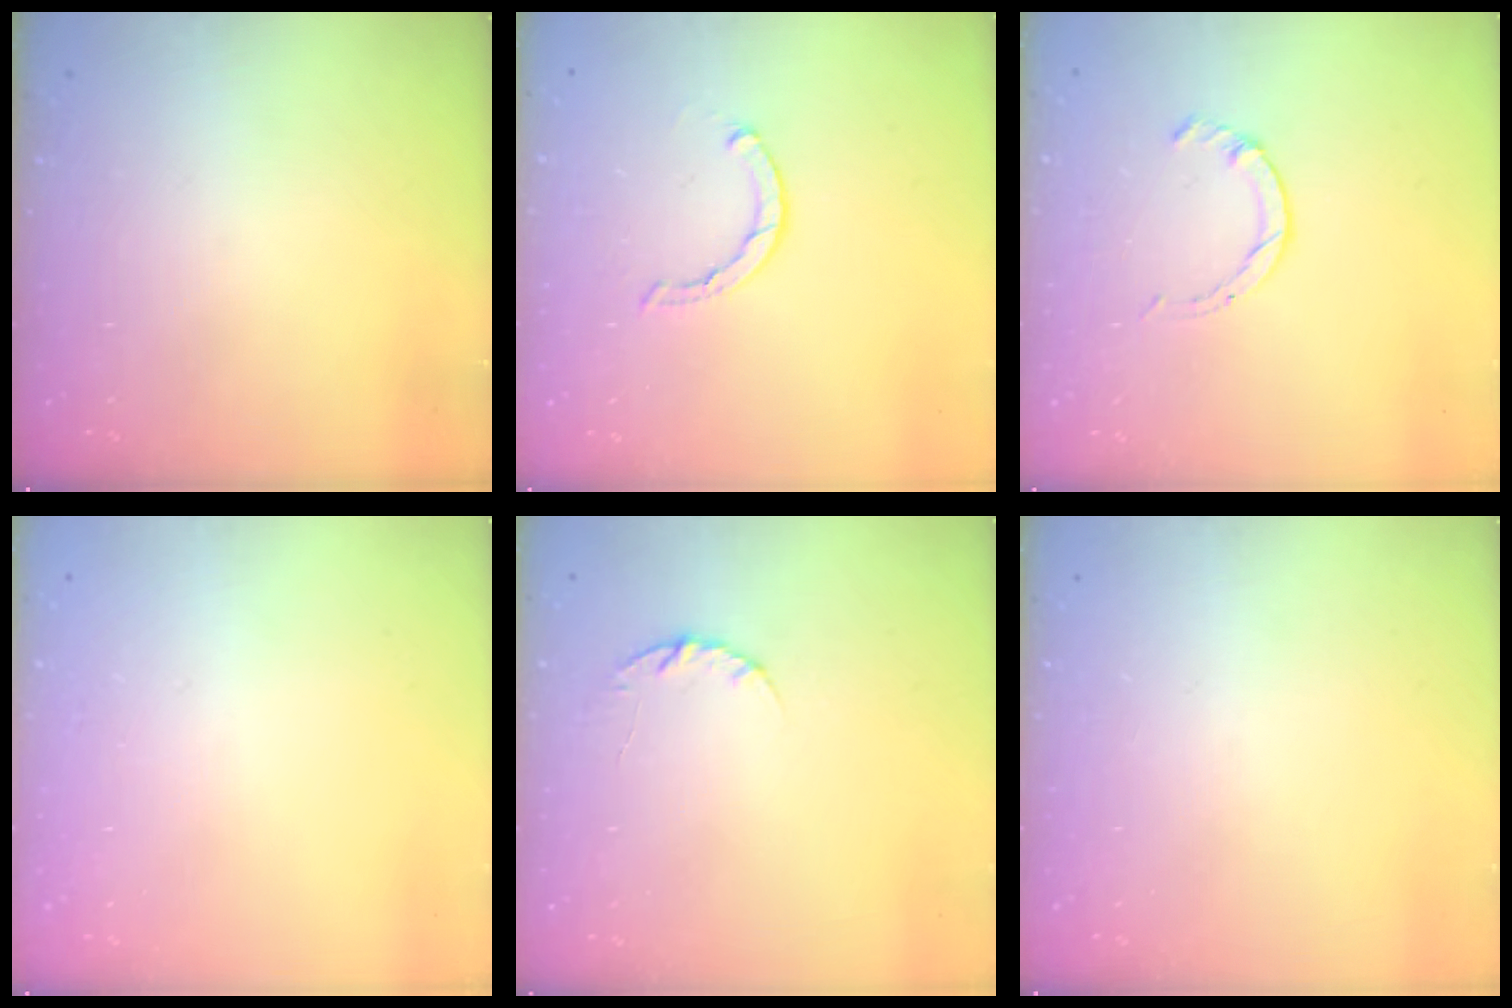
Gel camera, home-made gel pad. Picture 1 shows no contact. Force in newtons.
{"total": 1.7, "press": 1.6, "slide": 0.3}
{"total": 1.7, "press": 1.7, "slide": 0.2}
{"total": 2.7, "press": 2.7, "slide": 0.2}
{"total": 4.4, "press": 4.4, "slide": 0.6}
{"total": 0.0}